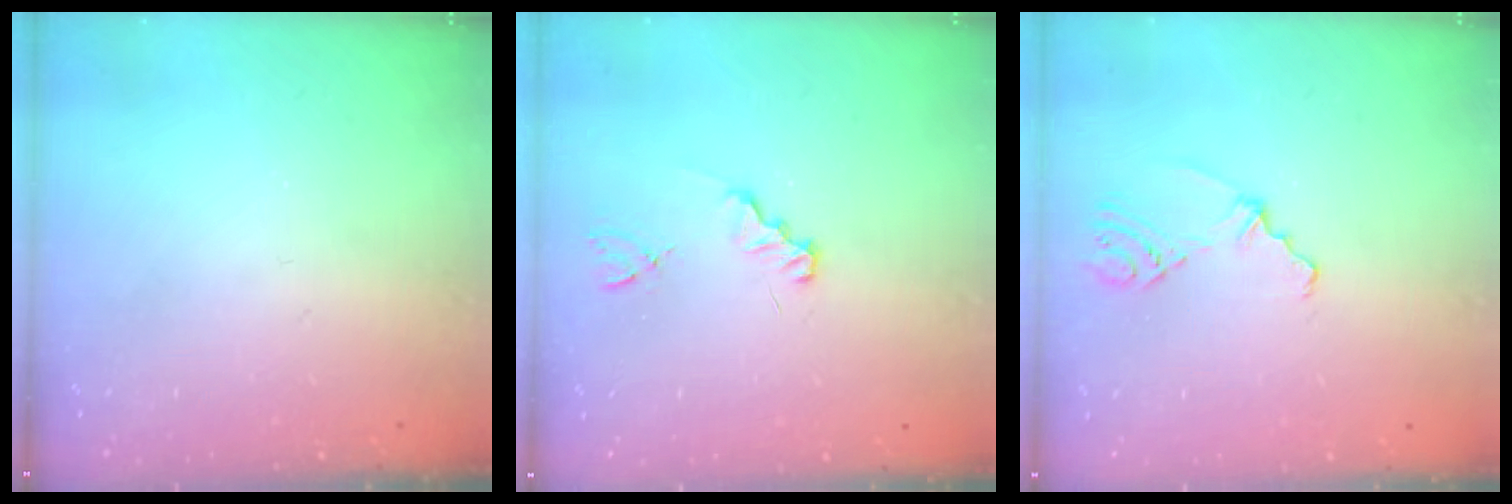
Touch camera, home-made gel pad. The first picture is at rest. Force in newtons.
{"total": 1.2, "press": 1.2, "slide": 0.1}
{"total": 2.7, "press": 2.3, "slide": 1.6}